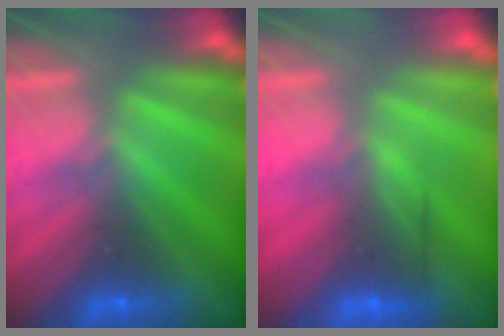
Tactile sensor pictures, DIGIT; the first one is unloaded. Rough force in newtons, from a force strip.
{"total": 3.0}